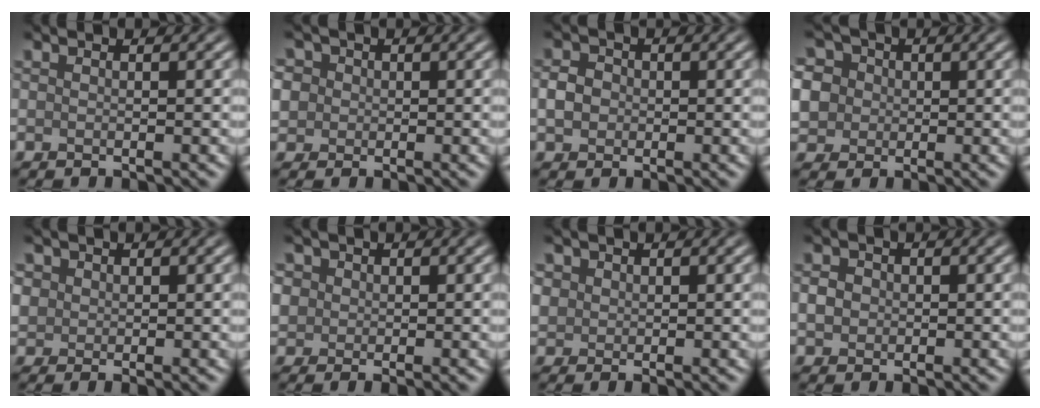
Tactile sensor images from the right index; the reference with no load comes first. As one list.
[{"total": 4.2, "force": [0.9, 3.8, 1.6], "torque": [-0.040, 0.027, -0.002]}, {"total": 2.2, "force": [-0.2, 1.9, 1.0], "torque": [-0.018, 0.002, -0.010]}, {"total": 6.6, "force": [0.6, 6.0, 2.7], "torque": [-0.069, 0.030, -0.009]}, {"total": 1.9, "force": [0.6, 1.7, 0.7], "torque": [-0.013, 0.001, 0.008]}, {"total": 2.6, "force": [0.4, 2.3, 1.1], "torque": [-0.024, 0.001, 0.005]}, {"total": 1.5, "force": [0.6, 1.3, 0.4], "torque": [-0.007, 0.001, 0.010]}, {"total": 1.6, "force": [-0.1, 1.4, 0.7], "torque": [-0.011, -0.001, -0.005]}]